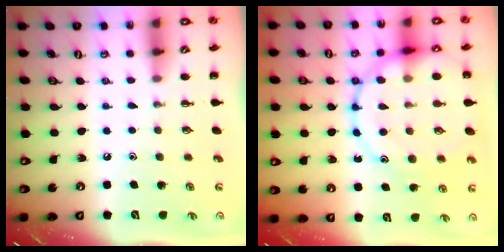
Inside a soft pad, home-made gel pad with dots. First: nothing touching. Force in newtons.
{"total": 21.0, "press": 20.9, "slide": 1.4}